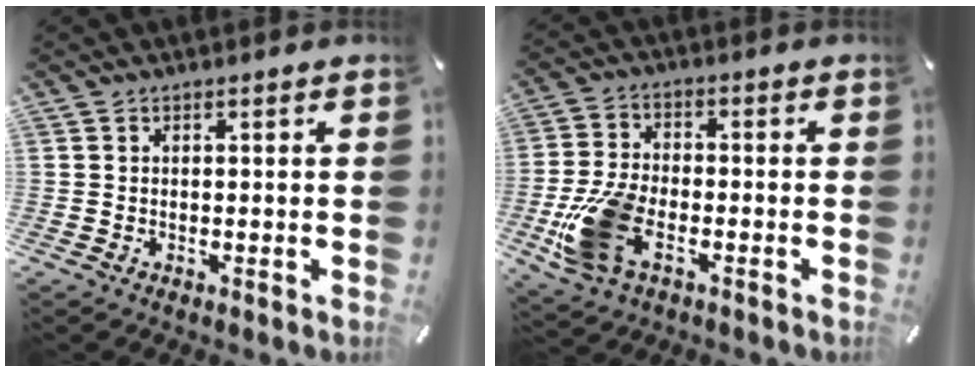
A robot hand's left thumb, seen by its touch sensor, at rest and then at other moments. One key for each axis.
{"total": 13.1, "fx": -4.9, "fy": 7.6, "fz": 9.4, "tx": -0.206, "ty": 0.007, "tz": -0.086}